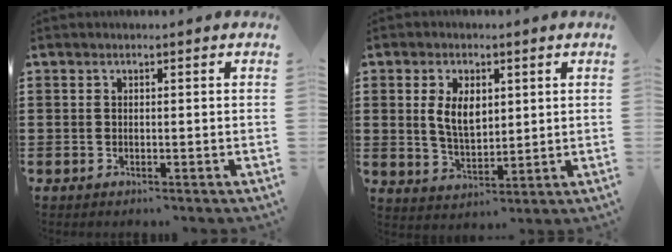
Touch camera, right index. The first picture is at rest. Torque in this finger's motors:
{"motor_torque": [0.88, 0.74, 0.21, 0.06]}